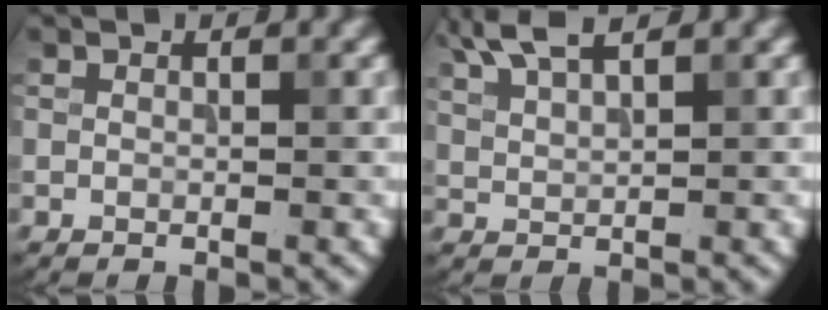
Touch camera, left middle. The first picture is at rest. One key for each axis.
{"total": 3.8, "fx": 2.9, "fy": 0.8, "fz": 2.3, "tx": -0.051, "ty": 0.012, "tz": 0.060}